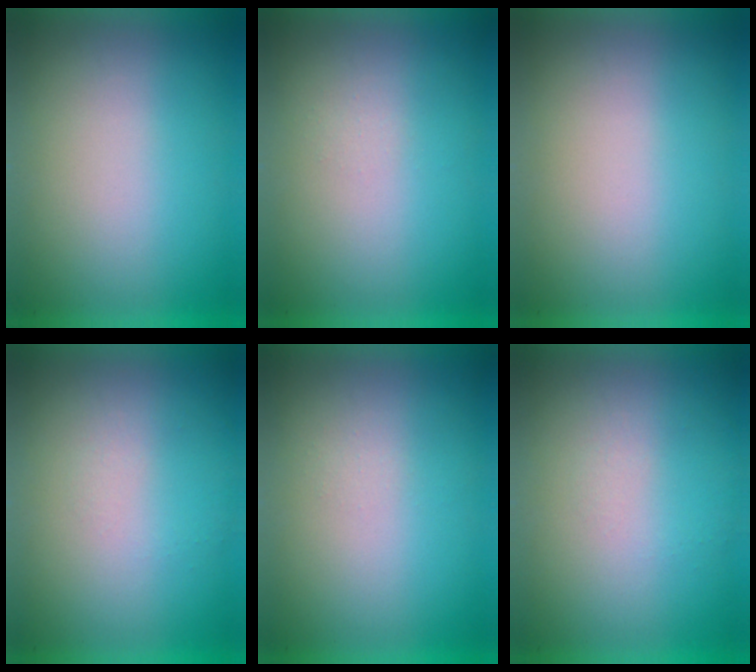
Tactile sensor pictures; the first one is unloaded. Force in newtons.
{"total": 1.3}
{"total": 0.0}
{"total": 1.0}
{"total": 1.3}
{"total": 1.0}